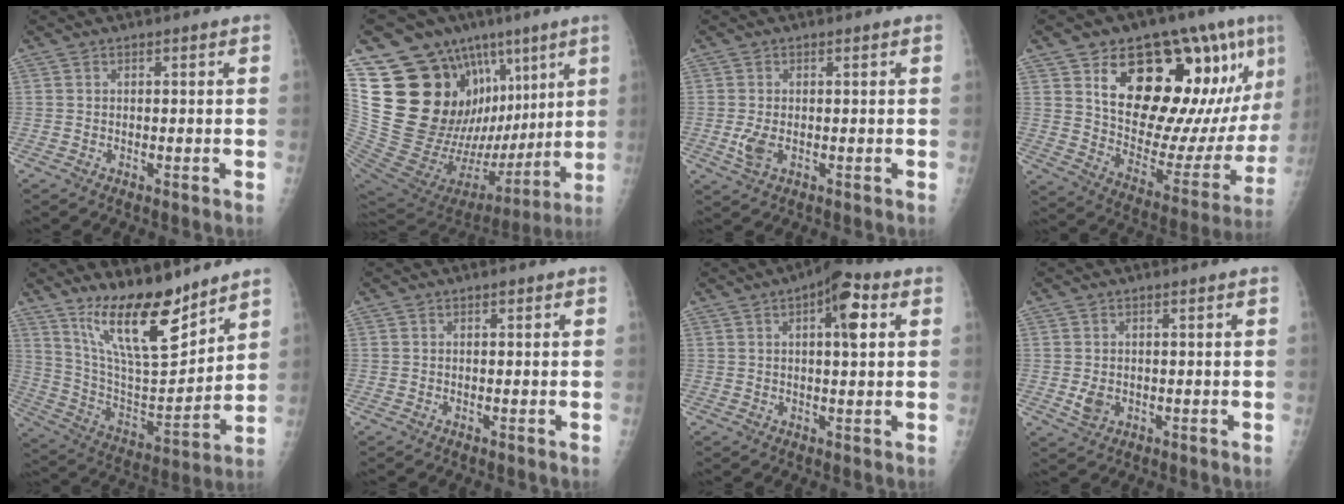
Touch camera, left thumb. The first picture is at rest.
{"total": 32.3, "force": [9.3, 18.7, 24.6], "torque": [-0.364, 0.000, 0.182]}
{"total": 3.0, "force": [-0.4, 1.6, 2.5], "torque": [-0.060, -0.006, -0.009]}
{"total": 29.0, "force": [12.0, 11.6, 23.6], "torque": [-0.304, -0.026, 0.199]}
{"total": 17.6, "force": [12.9, 4.9, 10.8], "torque": [-0.151, -0.086, 0.241]}
{"total": 0.0}
{"total": 7.9, "force": [2.7, 2.7, 6.9], "torque": [-0.088, 0.007, 0.032]}
{"total": 2.5, "force": [-0.3, 1.9, 1.6], "torque": [-0.024, -0.004, 0.000]}